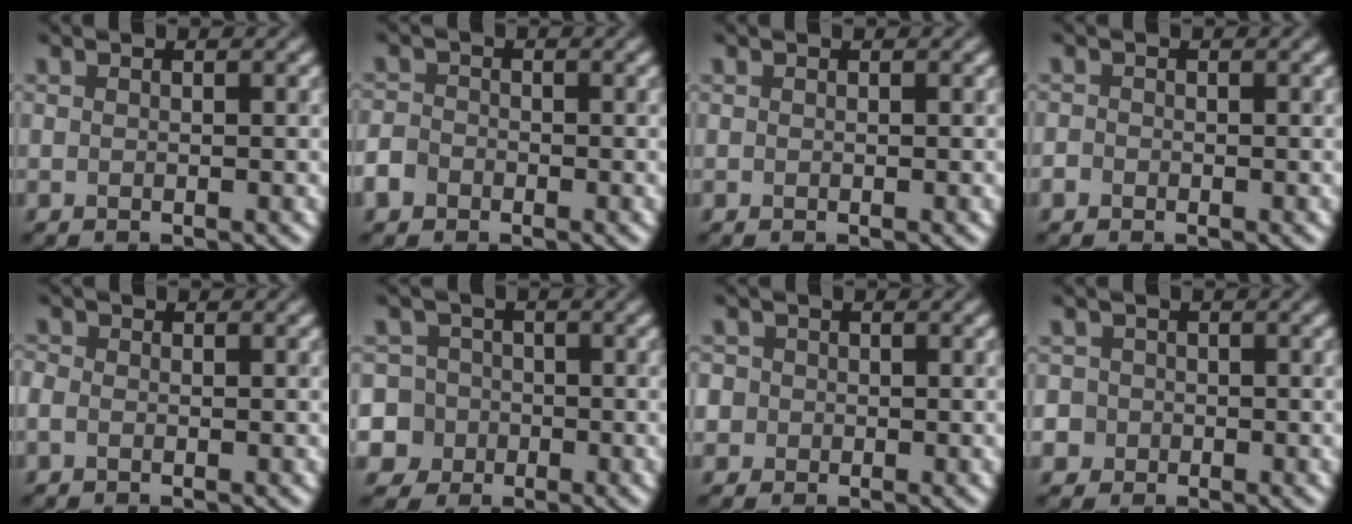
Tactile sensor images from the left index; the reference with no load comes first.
{"total": 2.3, "force": [-1.3, 1.7, 0.7], "torque": [-0.010, -0.001, -0.033]}
{"total": 0.0}
{"total": 0.9, "force": [-0.5, 0.7, 0.2], "torque": [-0.001, -0.003, -0.012]}
{"total": 1.0, "force": [-0.3, 0.8, 0.5], "torque": [-0.012, 0.000, -0.012]}
{"total": 8.6, "force": [-2.9, 7.9, 1.7], "torque": [-0.044, -0.003, -0.087]}
{"total": 3.7, "force": [0.4, 3.4, 1.3], "torque": [-0.012, 0.029, -0.021]}
{"total": 4.2, "force": [-1.4, 3.9, 0.8], "torque": [-0.002, 0.004, -0.049]}